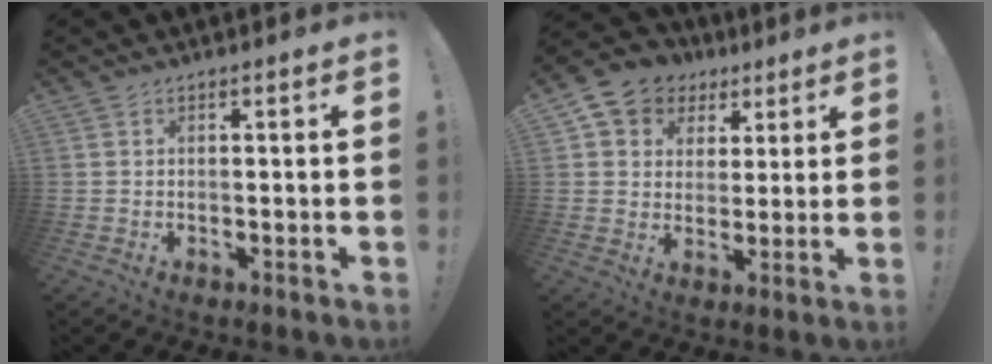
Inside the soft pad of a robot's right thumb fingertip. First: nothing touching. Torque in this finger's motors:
{"motor_torque": [0.83, 0.85, 0.04, 0.03, 0.02]}